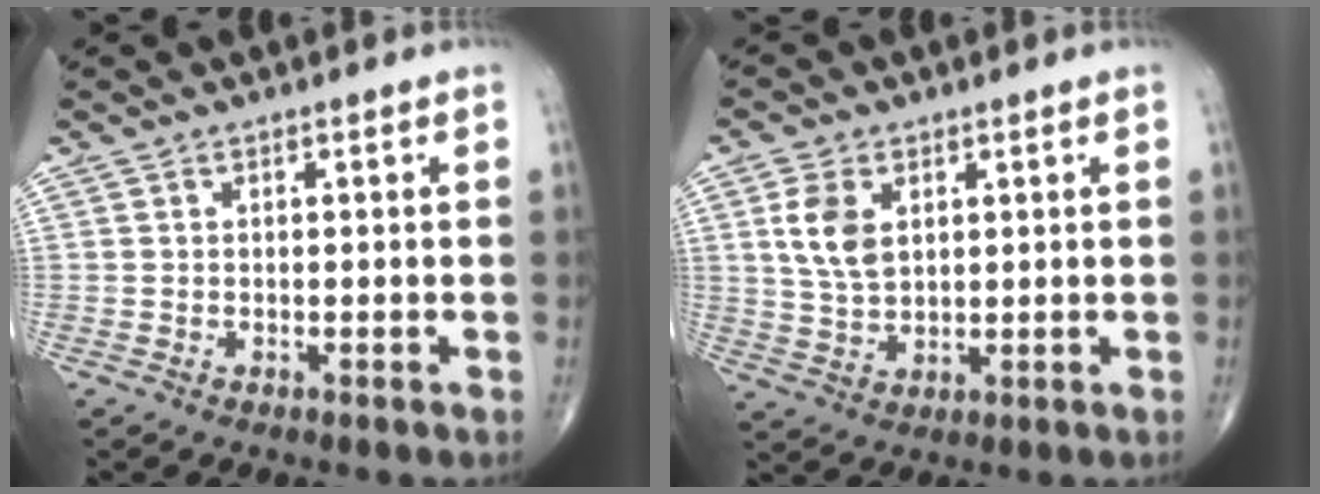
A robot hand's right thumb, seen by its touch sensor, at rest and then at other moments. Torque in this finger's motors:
{"motor_torque": [1.14, 0.90, 0.97, 0.42, 0.09]}